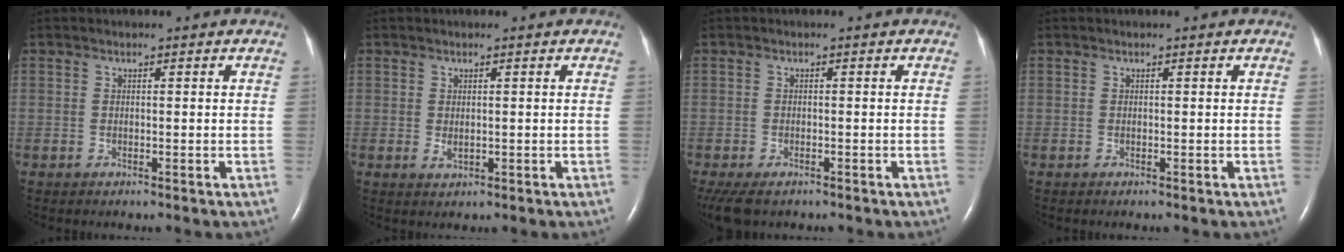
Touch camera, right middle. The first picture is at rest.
{"total": 1.1, "force": [0.0, 0.7, 0.9], "torque": [-0.018, -0.004, 0.003]}
{"total": 6.1, "force": [-4.3, 2.9, 3.2], "torque": [-0.066, -0.013, -0.071]}
{"total": 0.0}